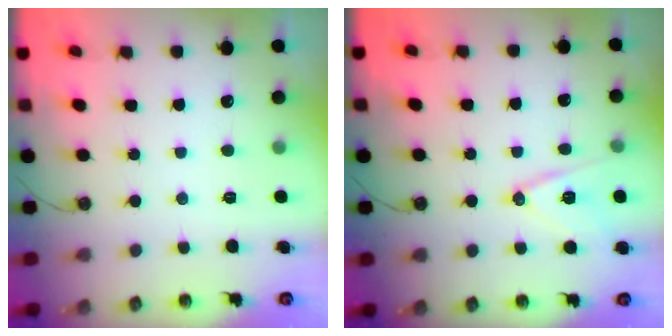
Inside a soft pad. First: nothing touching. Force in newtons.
{"total": 12.6, "press": 12.1, "slide": 3.4}